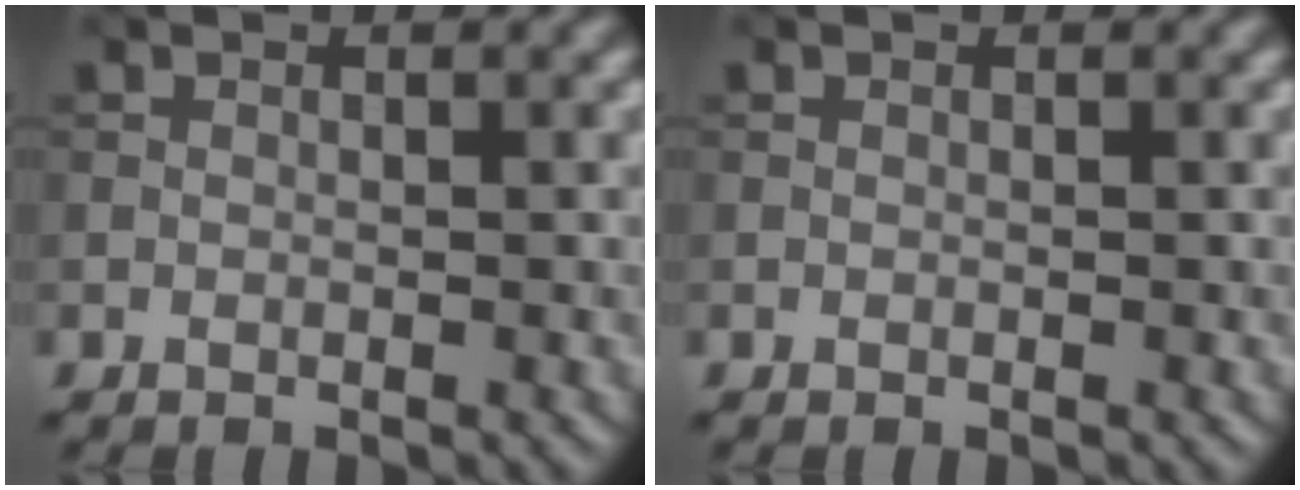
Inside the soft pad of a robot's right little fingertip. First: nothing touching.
{"total": 0.0}